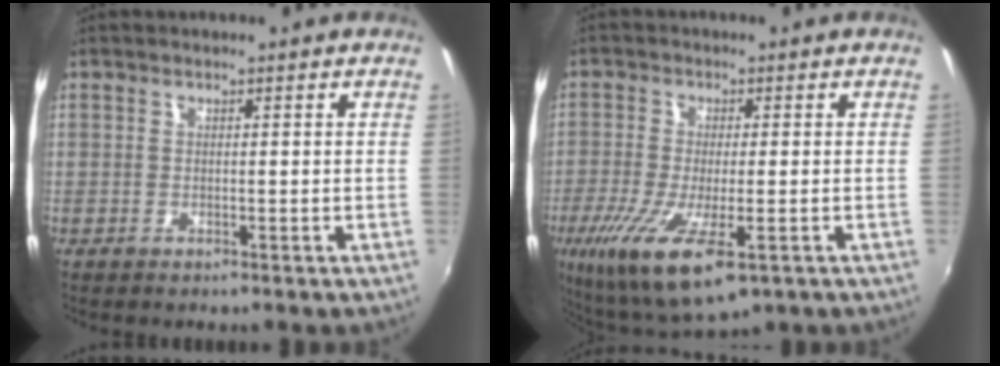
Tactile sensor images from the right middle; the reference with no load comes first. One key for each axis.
{"total": 14.7, "fx": -6.6, "fy": 4.7, "fz": 12.3, "tx": -0.262, "ty": -0.060, "tz": -0.110}